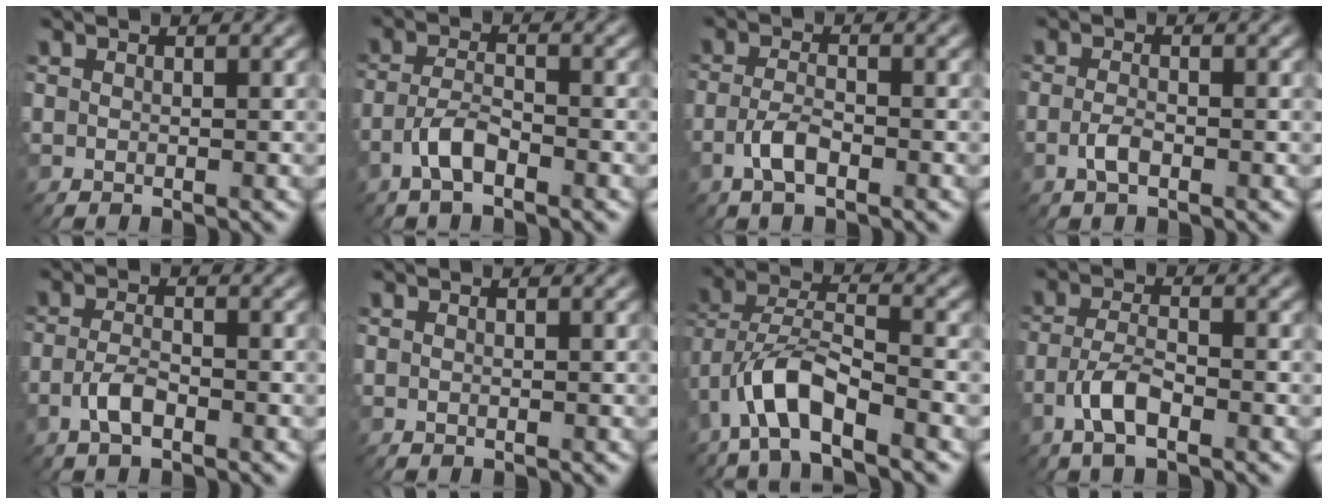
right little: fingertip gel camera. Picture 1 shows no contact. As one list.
[{"total": 2.9, "force": [-1.8, 0.9, 2.0], "torque": [-0.043, 0.008, -0.041]}, {"total": 2.5, "force": [-1.3, 0.9, 1.9], "torque": [-0.042, 0.005, -0.032]}, {"total": 1.5, "force": [-0.7, 0.6, 1.3], "torque": [-0.027, 0.002, -0.017]}, {"total": 2.2, "force": [-1.2, 0.8, 1.6], "torque": [-0.036, 0.005, -0.029]}, {"total": 0.0}, {"total": 5.7, "force": [-3.3, 1.8, 4.2], "torque": [-0.078, 0.010, -0.063]}, {"total": 3.4, "force": [-1.8, 1.1, 2.6], "torque": [-0.056, 0.006, -0.043]}]